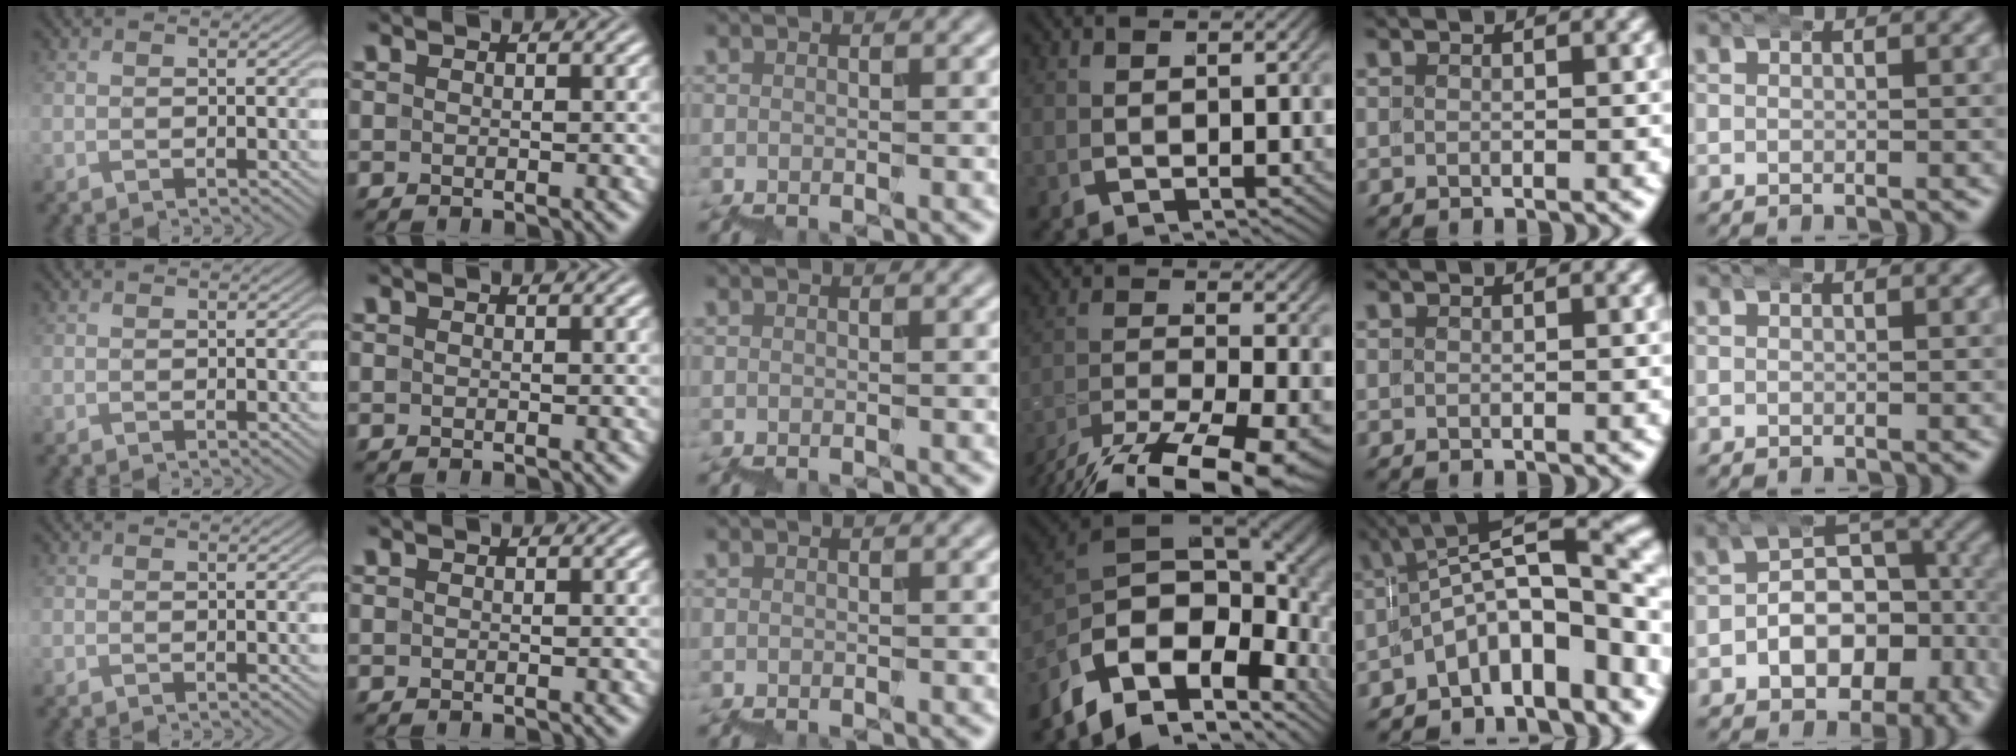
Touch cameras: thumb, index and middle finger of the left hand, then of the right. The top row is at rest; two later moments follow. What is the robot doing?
{"motion": "wrap", "object": "bubble wrap"}